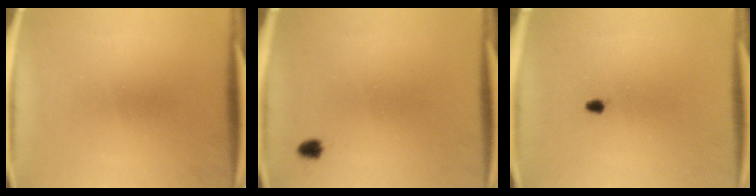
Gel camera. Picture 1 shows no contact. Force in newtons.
{"total": 1.5}
{"total": 0.9}